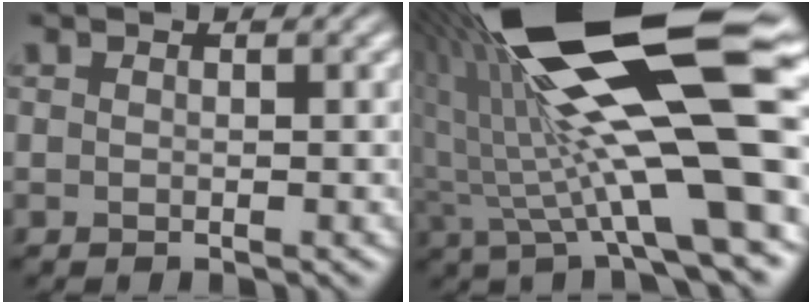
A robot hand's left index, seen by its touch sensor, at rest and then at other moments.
{"total": 18.6, "force": [5.0, 5.0, 17.2], "torque": [-0.292, 0.022, 0.102]}